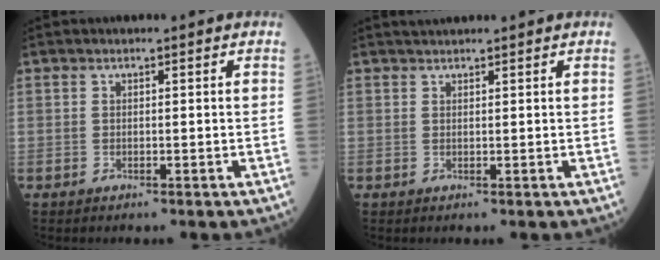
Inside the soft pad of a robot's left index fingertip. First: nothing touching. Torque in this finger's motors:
{"motor_torque": [0.07, -0.05, 0.00, 0.01]}